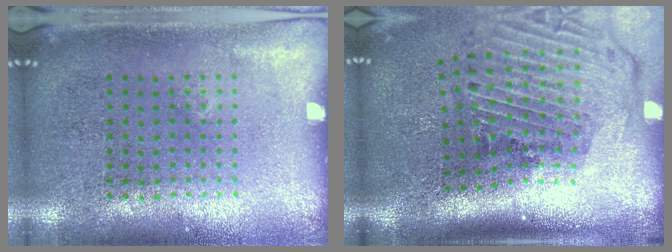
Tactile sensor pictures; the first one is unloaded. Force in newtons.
{"total": 3.0, "press": 2.1, "slide": 2.1}